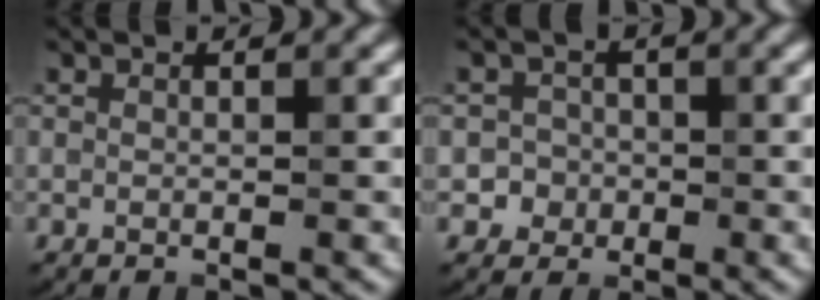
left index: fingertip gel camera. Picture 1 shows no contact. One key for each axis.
{"total": 2.3, "fx": -0.7, "fy": 2.1, "fz": 0.1, "tx": 0.023, "ty": 0.005, "tz": -0.018}